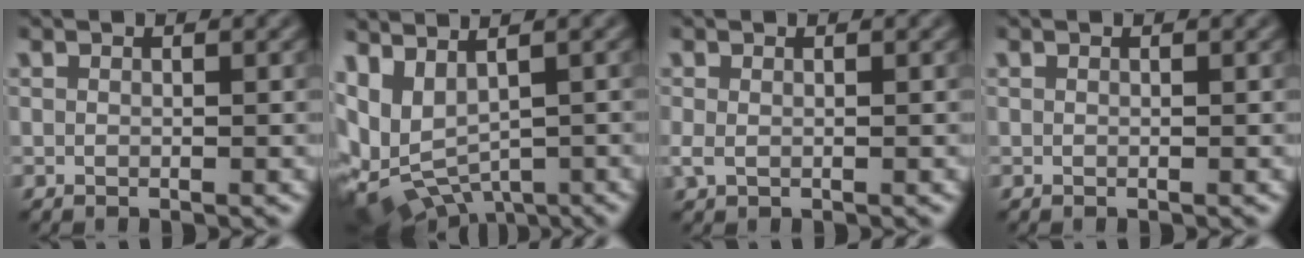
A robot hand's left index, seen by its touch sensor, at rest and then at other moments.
{"total": 7.2, "force": [-0.4, 4.7, 5.4], "torque": [-0.108, -0.019, 0.033]}
{"total": 1.2, "force": [-0.3, 0.8, 0.8], "torque": [-0.023, 0.001, -0.005]}
{"total": 0.0}